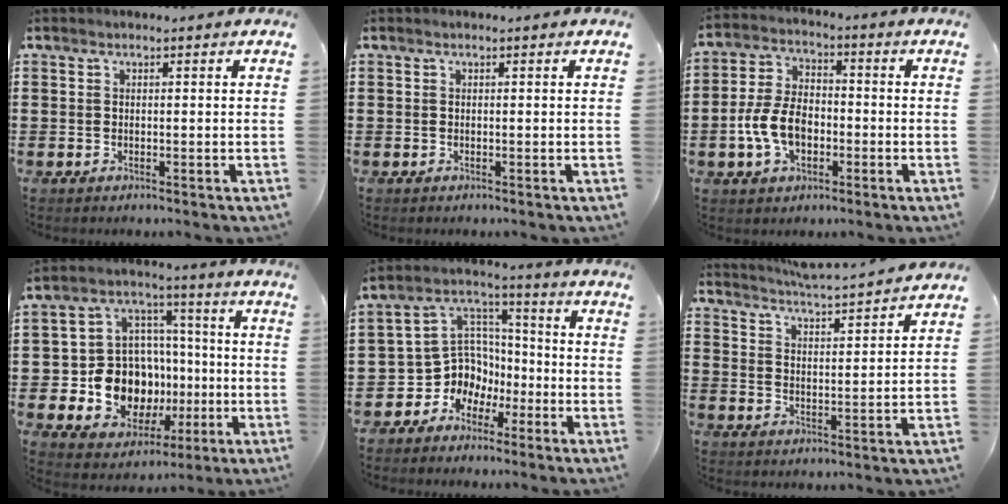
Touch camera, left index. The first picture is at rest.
{"total": 0.0}
{"total": 7.8, "force": [-2.4, 4.9, 5.6], "torque": [-0.140, 0.003, -0.053]}
{"total": 12.4, "force": [-2.6, 11.1, 4.8], "torque": [-0.127, 0.006, -0.040]}
{"total": 7.8, "force": [-2.9, 7.1, 1.2], "torque": [-0.060, -0.004, -0.056]}
{"total": 4.5, "force": [4.3, -0.8, 0.8], "torque": [-0.037, -0.034, 0.071]}